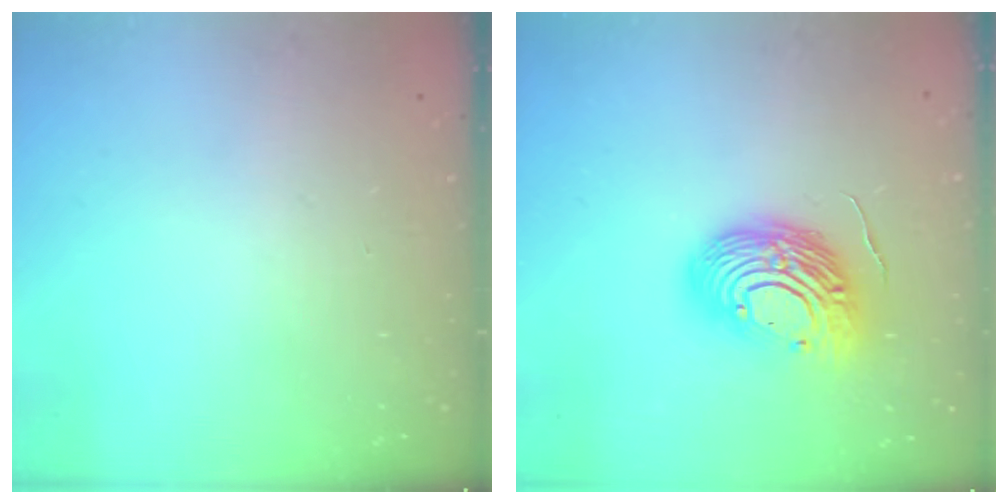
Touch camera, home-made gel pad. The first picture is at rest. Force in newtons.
{"total": 14.0, "press": 13.8, "slide": 2.2}